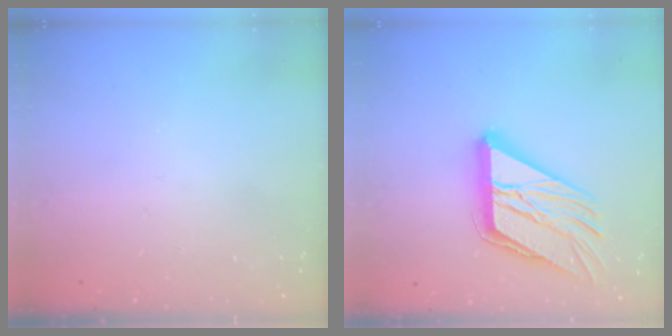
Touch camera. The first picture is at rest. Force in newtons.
{"total": 18.6, "press": 18.5, "slide": 2.2}